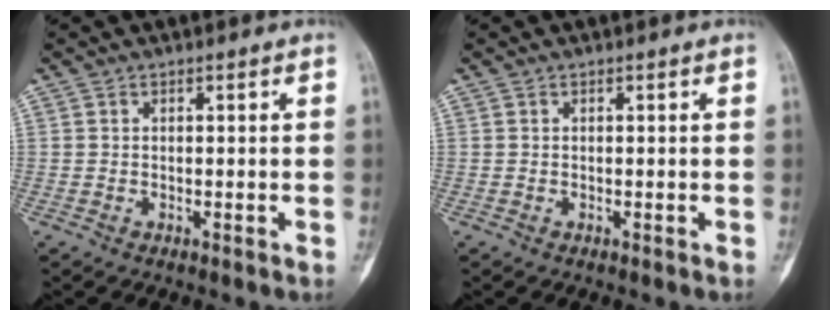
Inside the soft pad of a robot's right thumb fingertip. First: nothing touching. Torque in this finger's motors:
{"motor_torque": [0.35, 0.17, 0.03, -0.11, 0.08]}